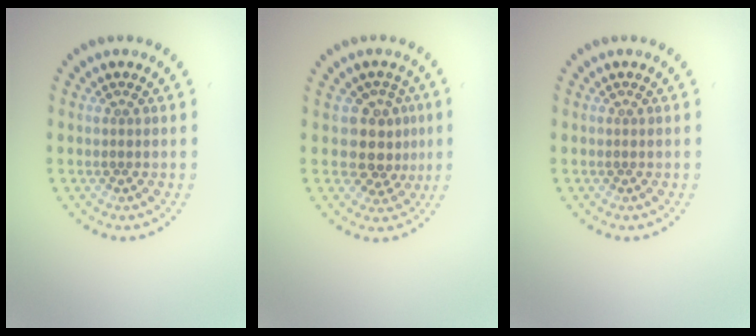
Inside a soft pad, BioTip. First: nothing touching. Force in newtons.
{"total": 3.5, "press": 3.0, "slide": 1.8}
{"total": 0.0}